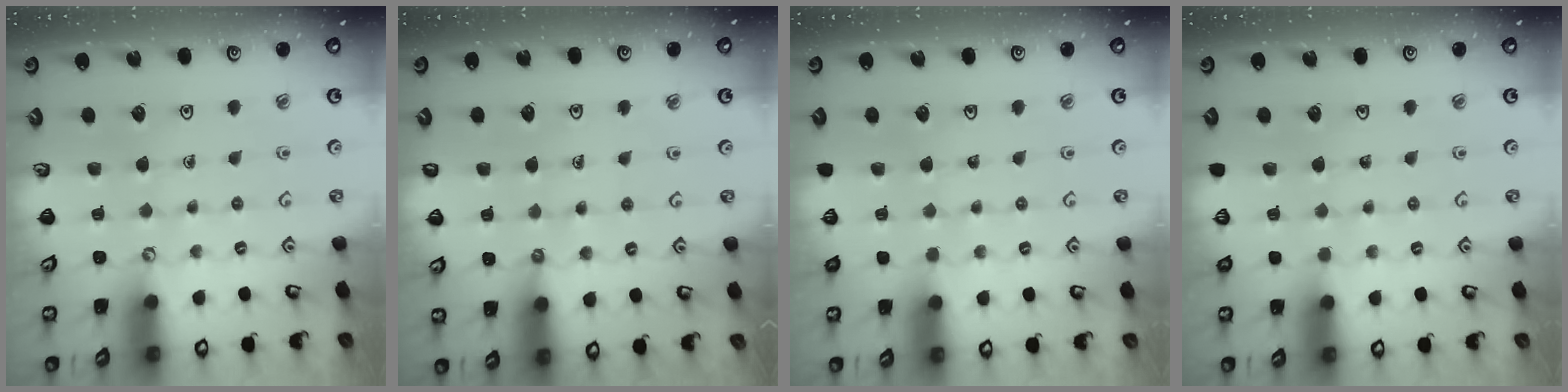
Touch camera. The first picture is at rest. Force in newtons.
{"total": 1.3, "press": 1.2, "slide": 0.3}
{"total": 0.0}
{"total": 0.0}